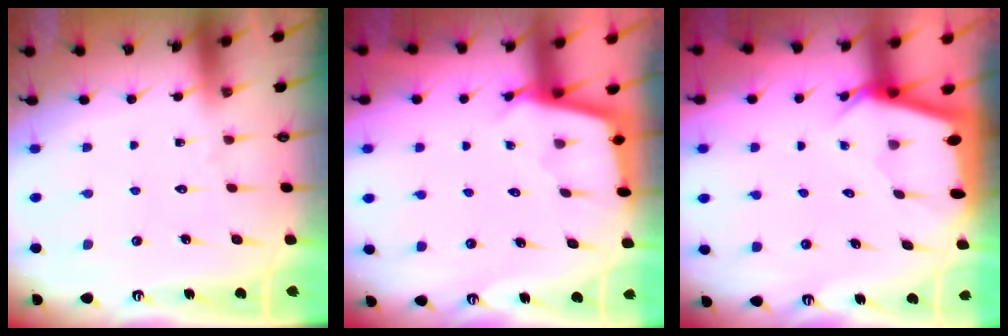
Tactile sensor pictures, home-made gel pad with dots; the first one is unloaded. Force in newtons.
{"total": 2.2, "press": 2.2, "slide": 0.2}
{"total": 2.6, "press": 2.6, "slide": 0.2}